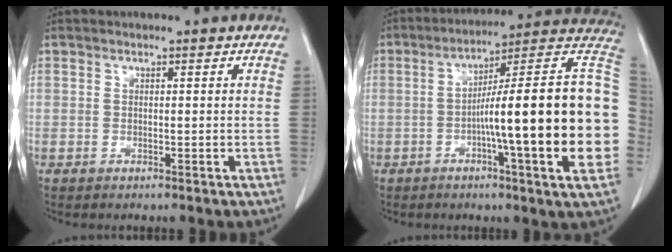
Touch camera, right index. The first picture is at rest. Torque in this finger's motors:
{"motor_torque": [2.14, 0.00, 1.02, 0.17]}